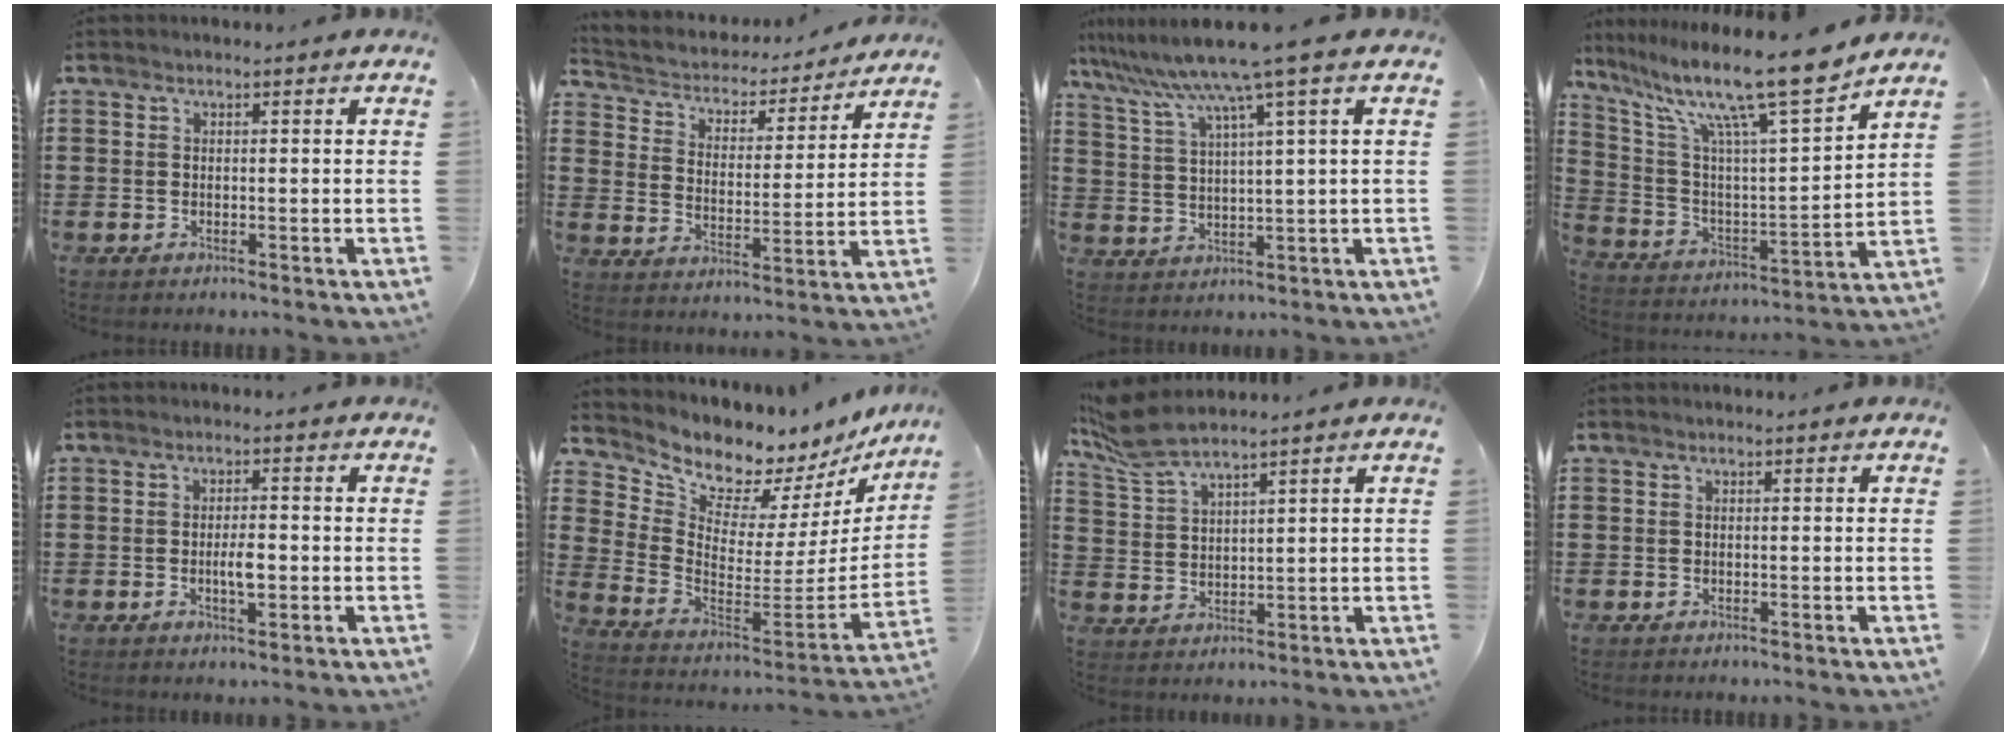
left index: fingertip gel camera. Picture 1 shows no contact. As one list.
[{"total": 3.0, "force": [2.8, 1.0, 0.1], "torque": [-0.025, -0.026, 0.039]}, {"total": 8.5, "force": [5.9, -0.9, 6.1], "torque": [-0.148, -0.036, 0.093]}, {"total": 14.3, "force": [11.2, 0.9, 8.9], "torque": [-0.195, -0.073, 0.180]}, {"total": 3.6, "force": [-0.5, 1.2, 3.3], "torque": [-0.060, 0.004, -0.010]}, {"total": 6.4, "force": [6.2, 1.7, 0.3], "torque": [-0.055, -0.066, 0.106]}, {"total": 6.4, "force": [5.2, 0.9, 3.6], "torque": [-0.095, -0.015, 0.093]}, {"total": 0.0}]